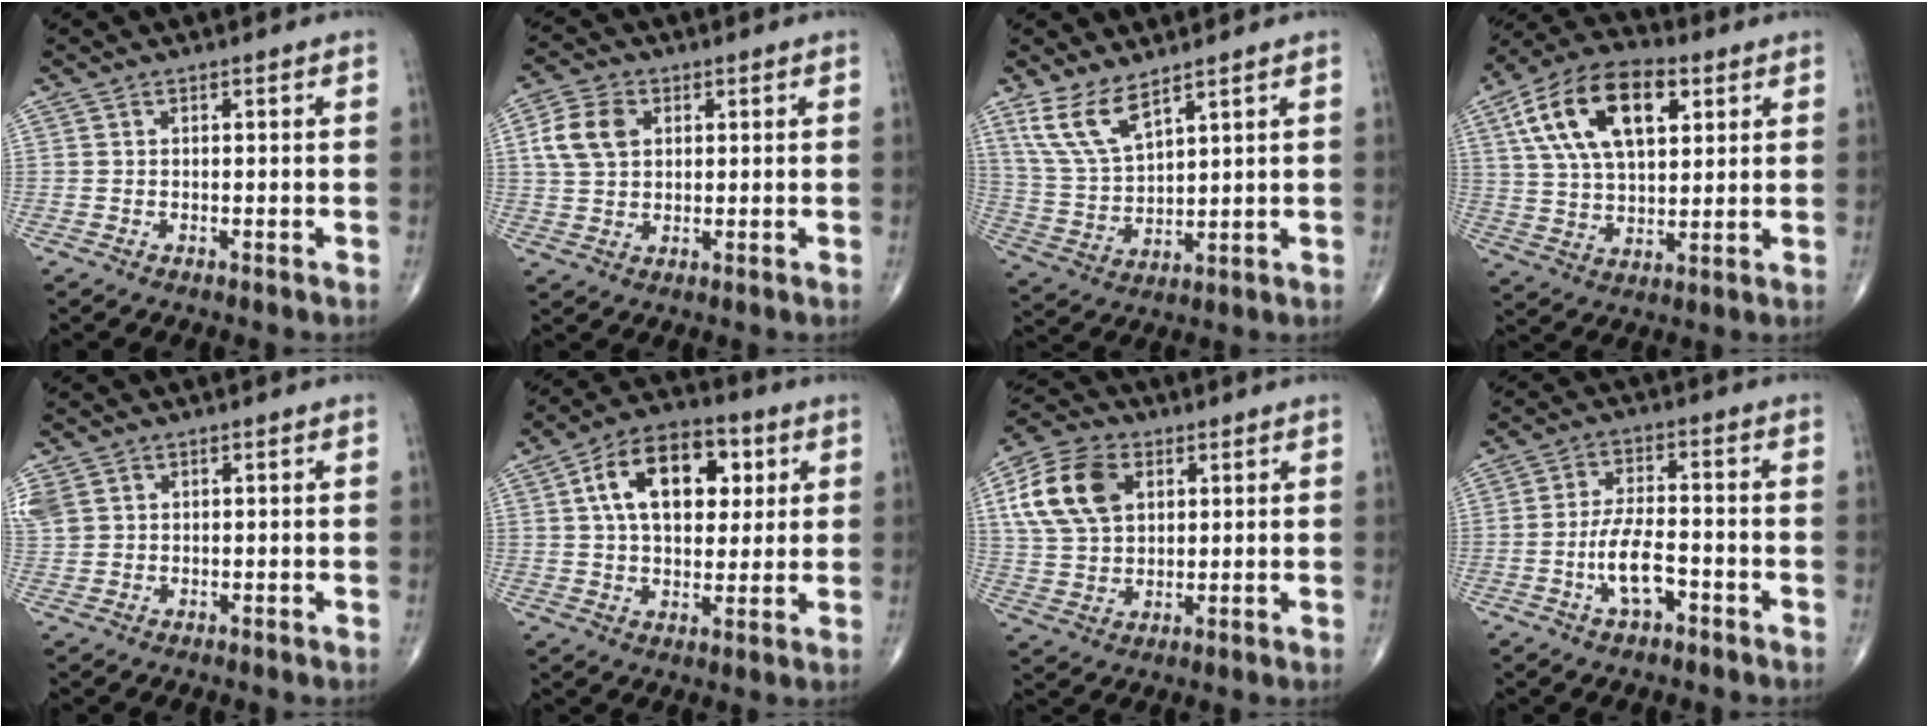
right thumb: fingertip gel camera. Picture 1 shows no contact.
{"total": 7.6, "force": [2.1, 5.3, 4.9], "torque": [-0.093, 0.005, 0.040]}
{"total": 9.1, "force": [6.4, 3.1, 5.8], "torque": [-0.116, -0.035, 0.145]}
{"total": 18.4, "force": [6.8, 9.9, 14.0], "torque": [-0.235, 0.000, 0.119]}
{"total": 6.0, "force": [2.5, 4.7, 2.7], "torque": [-0.079, 0.011, 0.060]}
{"total": 16.4, "force": [4.6, 9.9, 12.2], "torque": [-0.167, 0.007, 0.072]}
{"total": 13.8, "force": [4.5, 9.3, 9.2], "torque": [-0.167, 0.001, 0.084]}
{"total": 7.4, "force": [-2.9, 3.2, 6.0], "torque": [-0.113, 0.022, -0.054]}